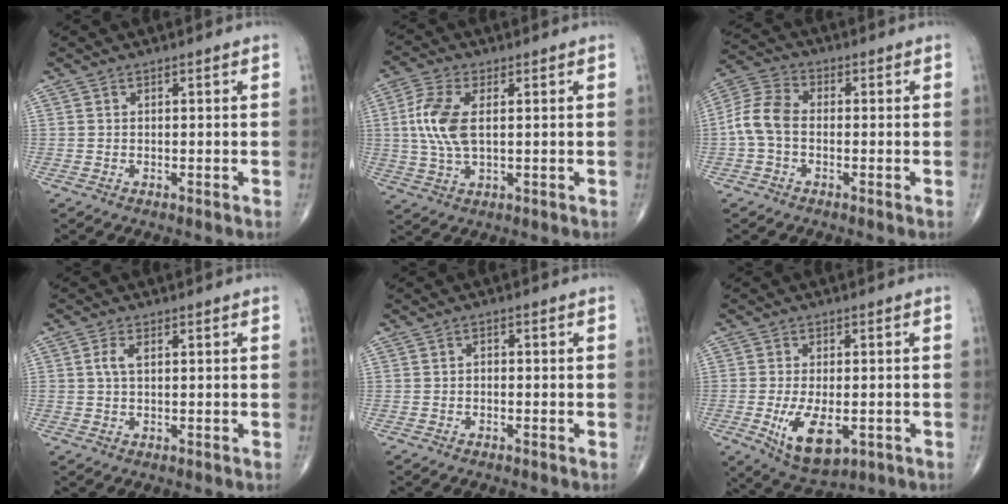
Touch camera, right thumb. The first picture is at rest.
{"total": 9.1, "force": [1.1, 4.5, 7.8], "torque": [-0.185, 0.002, 0.023]}
{"total": 7.4, "force": [-1.0, 4.9, 5.5], "torque": [-0.112, 0.022, -0.034]}
{"total": 2.6, "force": [0.6, 1.4, 2.1], "torque": [-0.049, 0.007, 0.012]}
{"total": 1.0, "force": [-0.5, 0.7, 0.6], "torque": [0.000, 0.006, -0.013]}
{"total": 10.2, "force": [-2.9, 5.1, 8.4], "torque": [-0.141, -0.010, -0.035]}